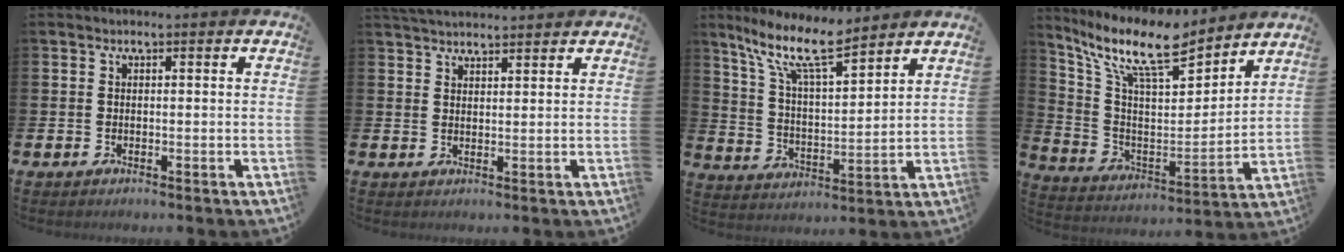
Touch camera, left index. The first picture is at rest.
{"total": 3.2, "force": [3.1, 0.3, 0.4], "torque": [-0.017, -0.012, 0.058]}
{"total": 11.1, "force": [8.9, 2.4, 6.0], "torque": [-0.137, -0.035, 0.157]}
{"total": 12.0, "force": [9.8, 3.1, 6.3], "torque": [-0.145, -0.062, 0.167]}